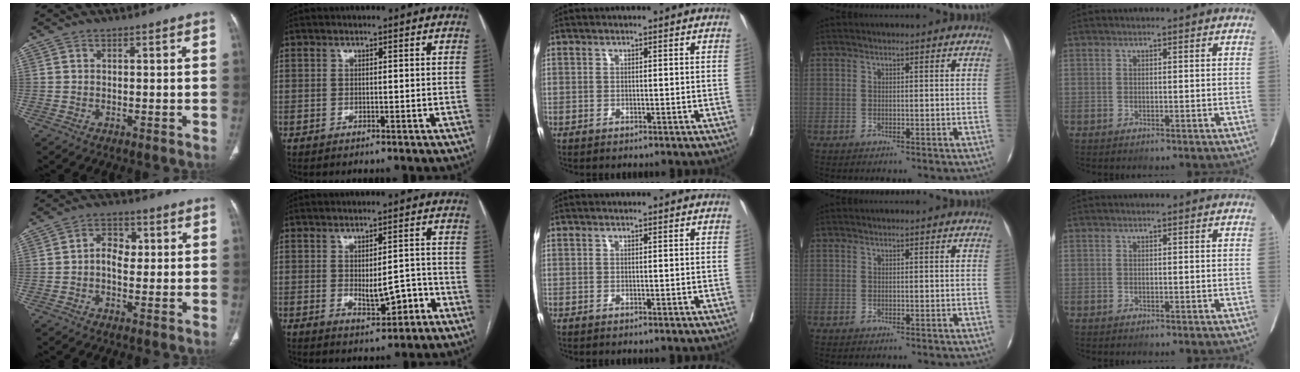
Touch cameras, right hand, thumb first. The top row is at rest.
{"thumb": {"total": 5.1, "force": [0.1, 3.7, 3.5], "torque": [-0.037, 0.015, -0.005]}, "index": {"total": 5.5, "force": [-1.8, 2.1, 4.7], "torque": [-0.063, 0.005, -0.015]}}